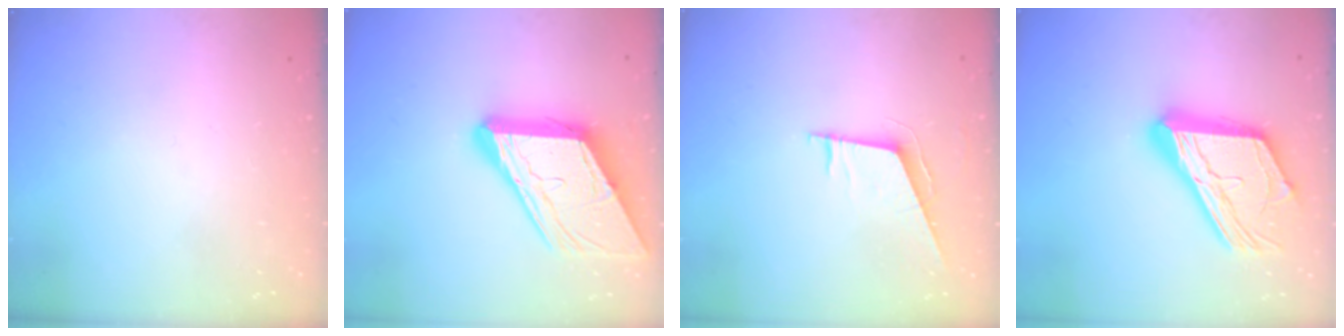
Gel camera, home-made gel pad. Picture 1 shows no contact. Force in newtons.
{"total": 16.3, "press": 16.2, "slide": 1.9}
{"total": 6.3, "press": 6.3, "slide": 0.7}
{"total": 23.5, "press": 23.4, "slide": 2.1}